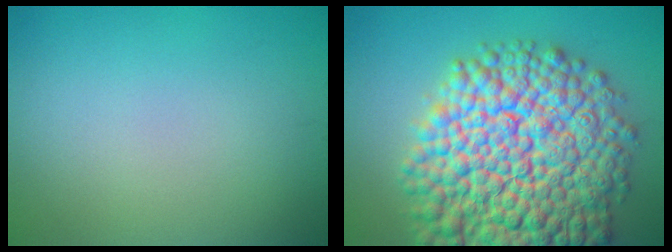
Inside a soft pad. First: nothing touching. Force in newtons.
{"total": 17.5, "press": 17.5, "slide": 0.7}